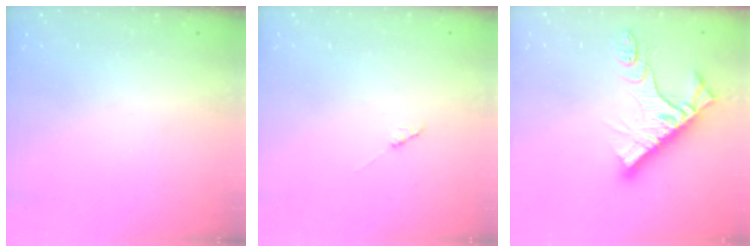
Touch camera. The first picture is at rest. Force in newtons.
{"total": 1.4, "press": 1.4, "slide": 0.2}
{"total": 12.8, "press": 12.7, "slide": 1.3}